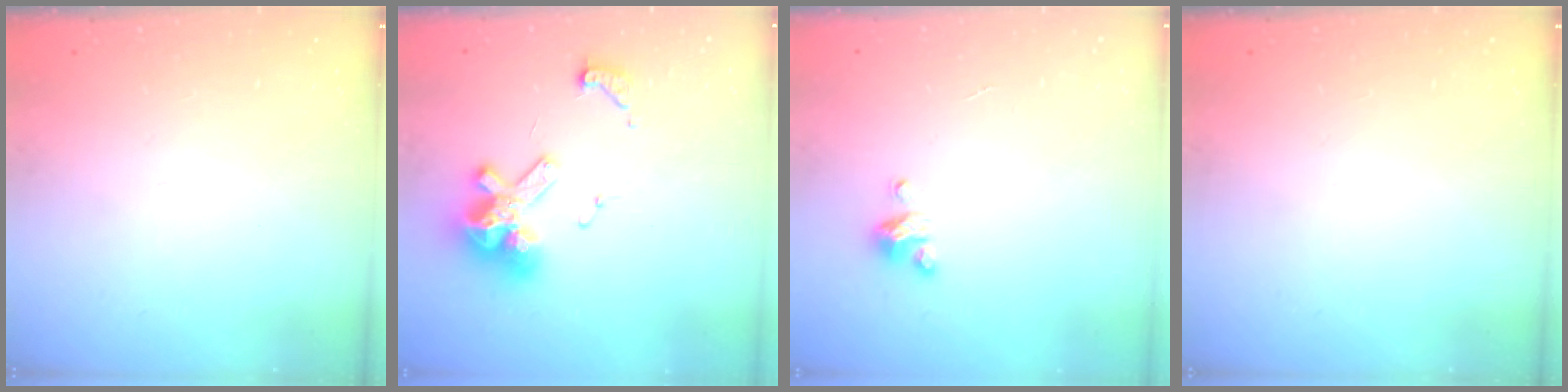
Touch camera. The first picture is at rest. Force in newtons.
{"total": 12.2, "press": 12.1, "slide": 1.1}
{"total": 3.0, "press": 3.0, "slide": 0.3}
{"total": 0.0}